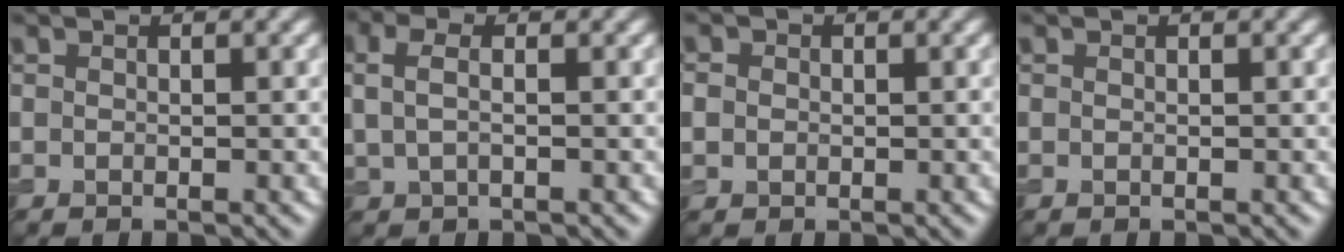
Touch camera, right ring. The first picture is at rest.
{"total": 2.2, "force": [0.5, 1.0, 1.9], "torque": [-0.044, 0.005, 0.007]}
{"total": 1.5, "force": [0.1, 1.4, 0.5], "torque": [-0.008, 0.000, -0.002]}
{"total": 0.0}